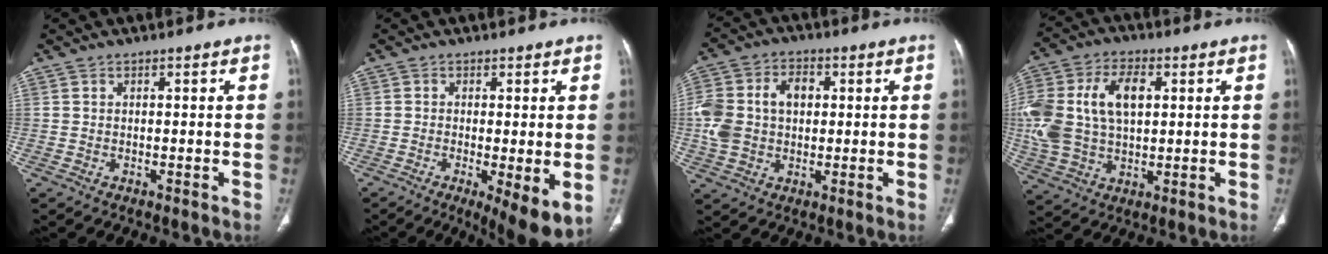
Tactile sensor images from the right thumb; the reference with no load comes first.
{"total": 8.4, "force": [-2.2, 2.0, 7.8], "torque": [-0.120, -0.024, -0.033]}
{"total": 12.9, "force": [1.1, 9.3, 8.9], "torque": [-0.178, 0.026, 0.021]}
{"total": 19.7, "force": [3.2, 12.4, 14.9], "torque": [-0.335, 0.012, 0.063]}